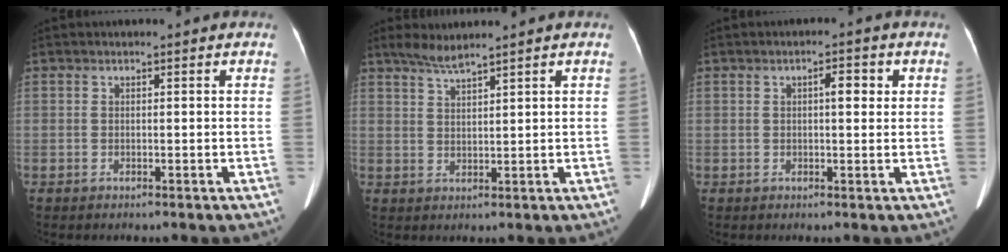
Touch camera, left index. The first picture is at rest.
{"total": 2.9, "force": [2.5, -0.5, 1.3], "torque": [-0.030, 0.005, 0.055]}
{"total": 2.8, "force": [0.8, 0.9, 2.5], "torque": [-0.040, 0.009, 0.011]}